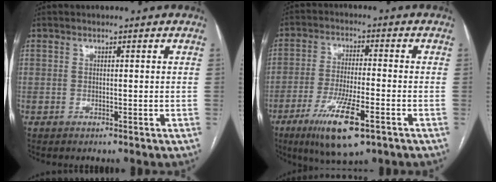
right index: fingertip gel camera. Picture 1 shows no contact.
{"total": 11.7, "force": [-6.2, 2.2, 9.6], "torque": [-0.182, -0.025, -0.103]}